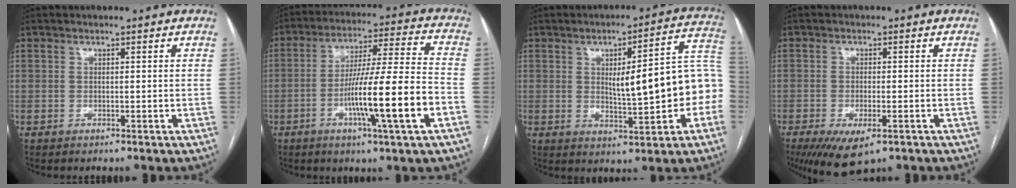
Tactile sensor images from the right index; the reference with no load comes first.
{"total": 15.5, "force": [-5.2, -0.4, 14.6], "torque": [-0.253, -0.002, -0.088]}
{"total": 13.9, "force": [-1.0, 2.8, 13.6], "torque": [-0.172, 0.034, -0.006]}
{"total": 7.4, "force": [-4.2, 2.4, 5.6], "torque": [-0.093, -0.018, -0.066]}